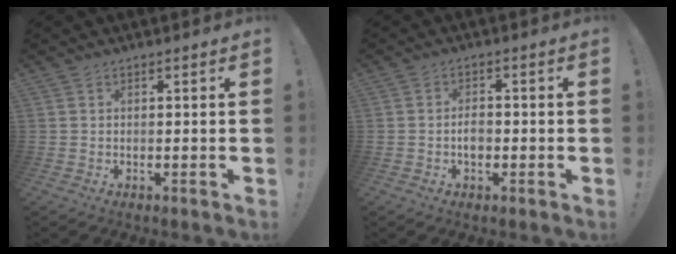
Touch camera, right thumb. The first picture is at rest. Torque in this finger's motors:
{"motor_torque": [0.53, 0.63, 0.05, -0.29, 0.02]}